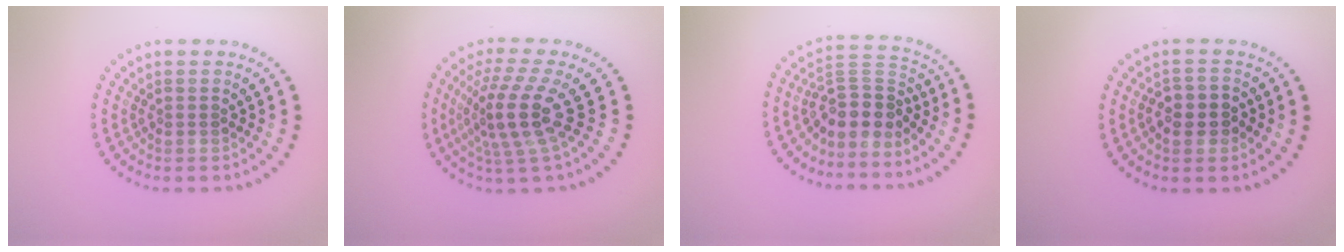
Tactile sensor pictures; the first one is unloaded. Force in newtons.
{"total": 4.7, "press": 3.4, "slide": 3.3}
{"total": 4.0, "press": 3.1, "slide": 2.5}
{"total": 2.8, "press": 2.7, "slide": 0.7}